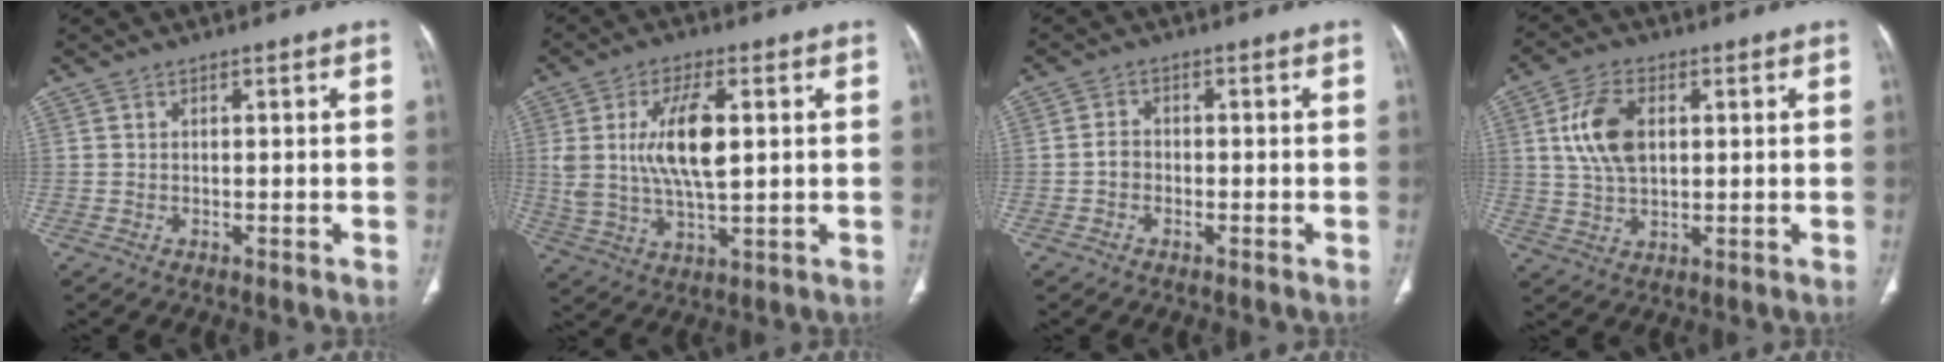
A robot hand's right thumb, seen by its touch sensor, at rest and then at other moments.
{"total": 12.3, "force": [2.4, 4.9, 11.0], "torque": [-0.213, -0.006, 0.048]}
{"total": 2.1, "force": [-0.7, 1.7, 1.1], "torque": [-0.007, 0.011, -0.016]}
{"total": 9.5, "force": [2.1, 5.6, 7.4], "torque": [-0.142, 0.001, 0.044]}